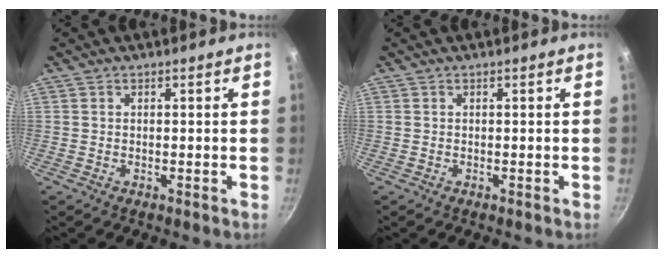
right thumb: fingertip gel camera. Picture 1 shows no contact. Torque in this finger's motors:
{"motor_torque": [0.01, -0.01, 0.00, 0.00, 0.00]}